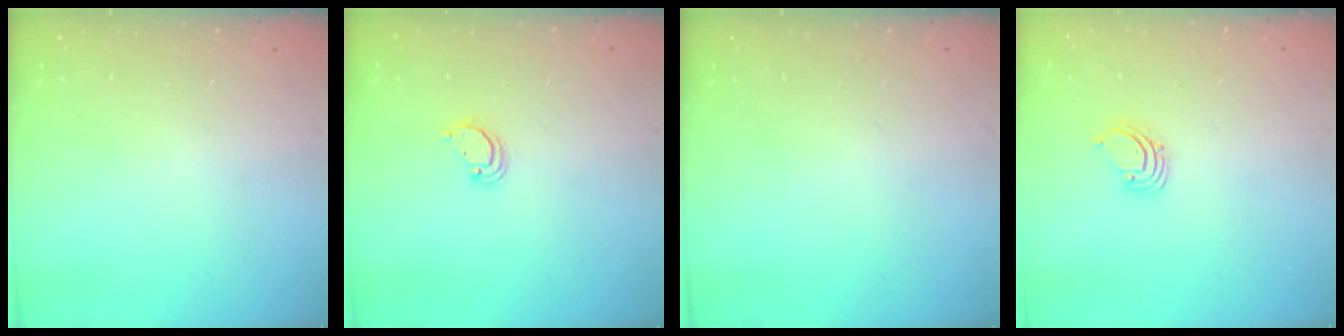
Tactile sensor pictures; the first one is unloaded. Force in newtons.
{"total": 3.4, "press": 3.4, "slide": 0.2}
{"total": 0.0}
{"total": 1.6, "press": 1.6, "slide": 0.1}